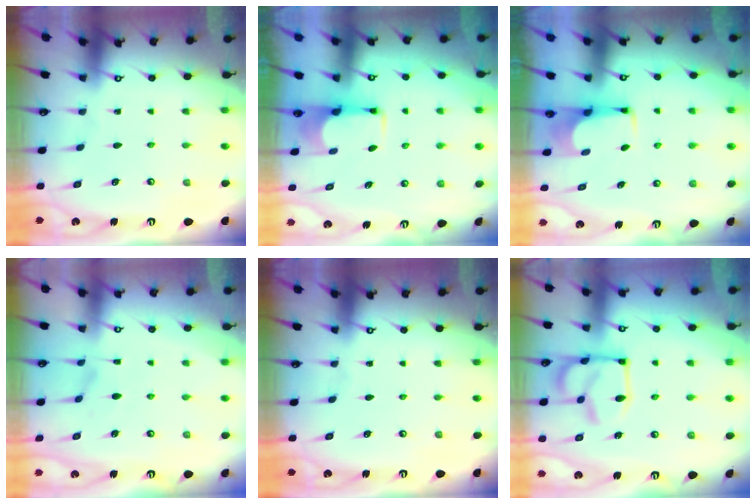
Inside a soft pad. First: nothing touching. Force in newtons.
{"total": 1.8, "press": 1.6, "slide": 0.8}
{"total": 3.7, "press": 3.7, "slide": 0.3}
{"total": 2.4, "press": 2.2, "slide": 1.1}
{"total": 0.0}
{"total": 6.6, "press": 6.6, "slide": 0.4}